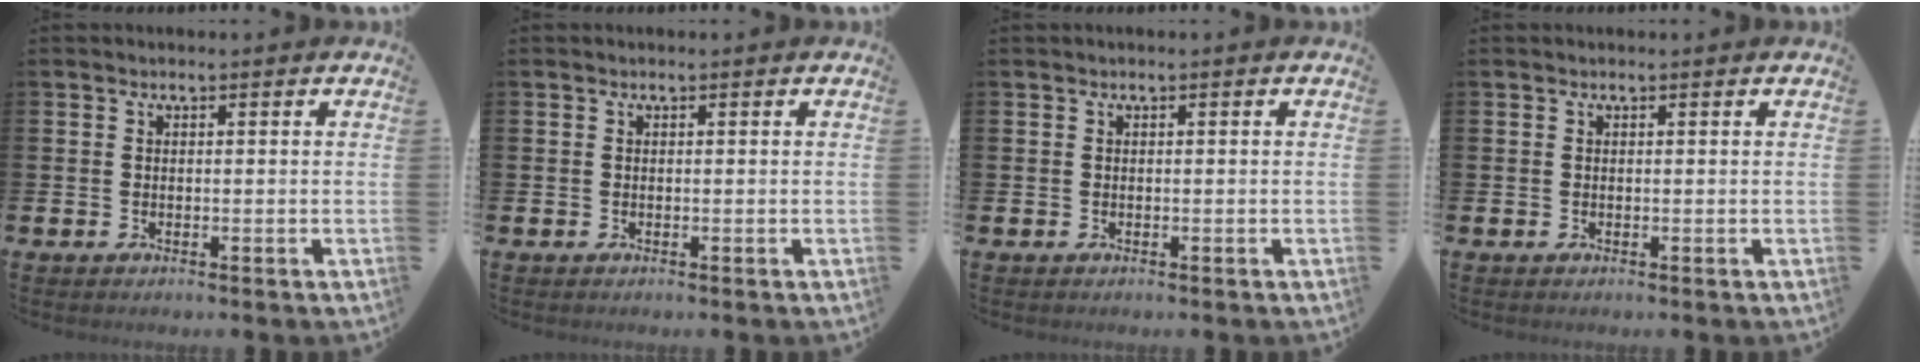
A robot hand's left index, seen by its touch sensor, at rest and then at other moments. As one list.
[{"total": 0.0}, {"total": 0.0}, {"total": 0.0}]